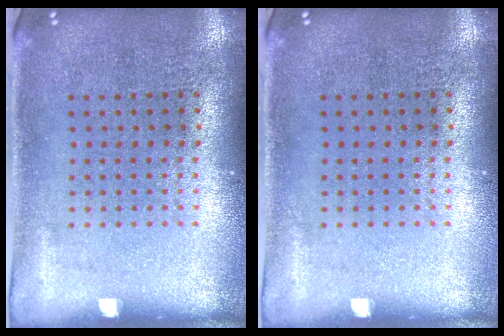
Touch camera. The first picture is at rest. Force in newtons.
{"total": 0.0}